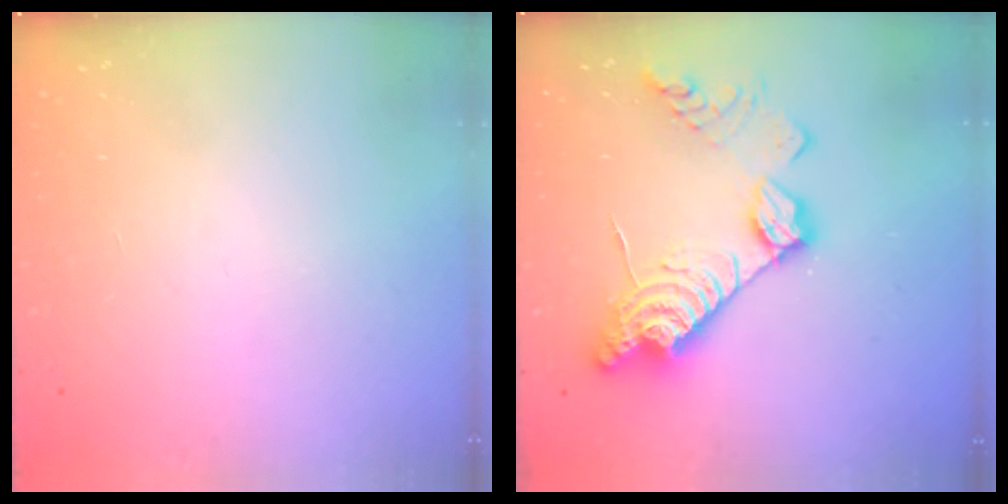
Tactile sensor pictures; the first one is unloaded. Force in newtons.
{"total": 18.0, "press": 17.9, "slide": 1.8}